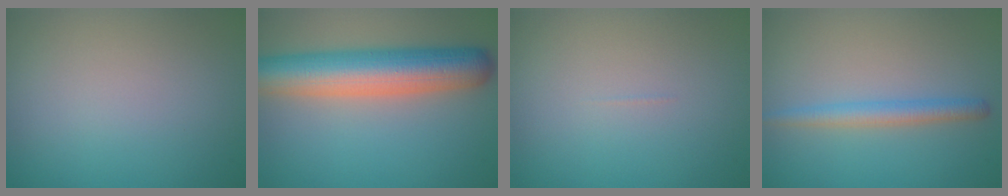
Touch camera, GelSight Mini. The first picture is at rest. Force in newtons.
{"total": 8.8, "press": 8.8, "slide": 0.5}
{"total": 0.0}
{"total": 2.2, "press": 2.2, "slide": 0.2}